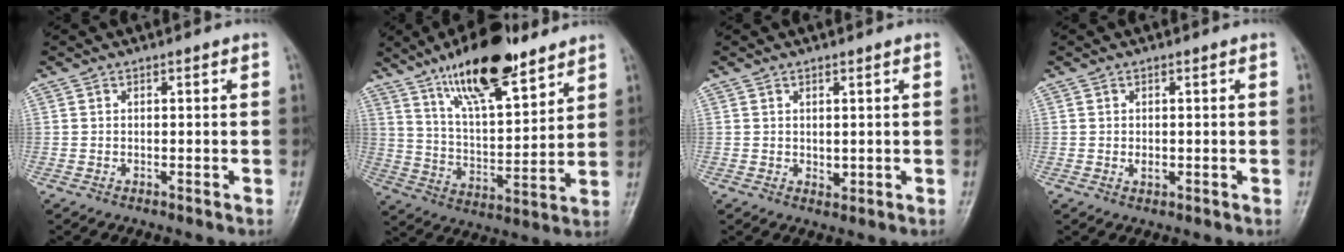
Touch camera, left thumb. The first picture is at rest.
{"total": 18.3, "force": [12.6, 5.9, 11.9], "torque": [-0.169, -0.066, 0.221]}
{"total": 1.6, "force": [0.5, 1.0, 1.1], "torque": [-0.015, -0.007, 0.013]}
{"total": 1.4, "force": [0.0, 1.0, 1.0], "torque": [-0.012, -0.001, 0.002]}